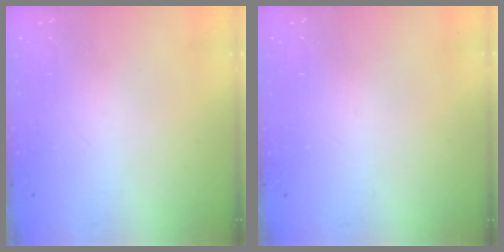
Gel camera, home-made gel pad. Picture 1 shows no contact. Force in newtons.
{"total": 0.0}